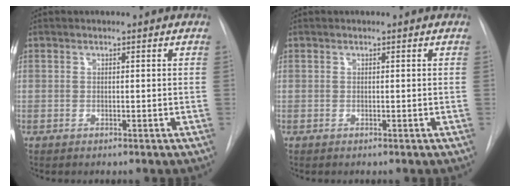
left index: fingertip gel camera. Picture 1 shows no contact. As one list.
[{"total": 0.0}]